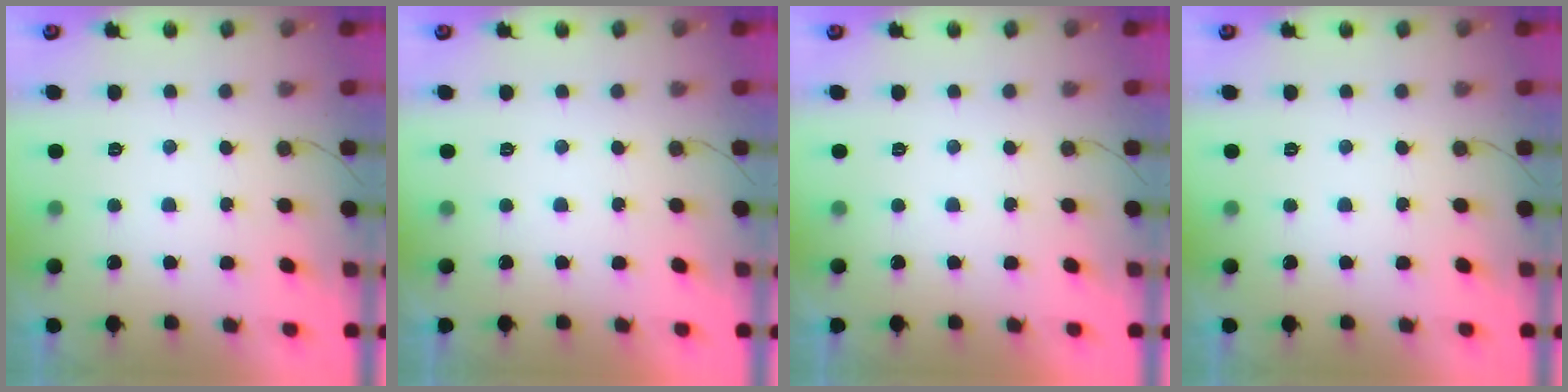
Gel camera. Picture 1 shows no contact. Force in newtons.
{"total": 1.8, "press": 1.8, "slide": 0.0}
{"total": 1.8, "press": 1.8, "slide": 0.0}
{"total": 0.0}